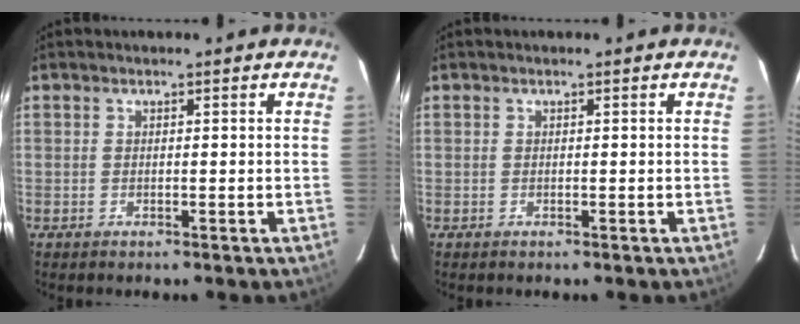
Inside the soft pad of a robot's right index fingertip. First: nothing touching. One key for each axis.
{"total": 0.0}